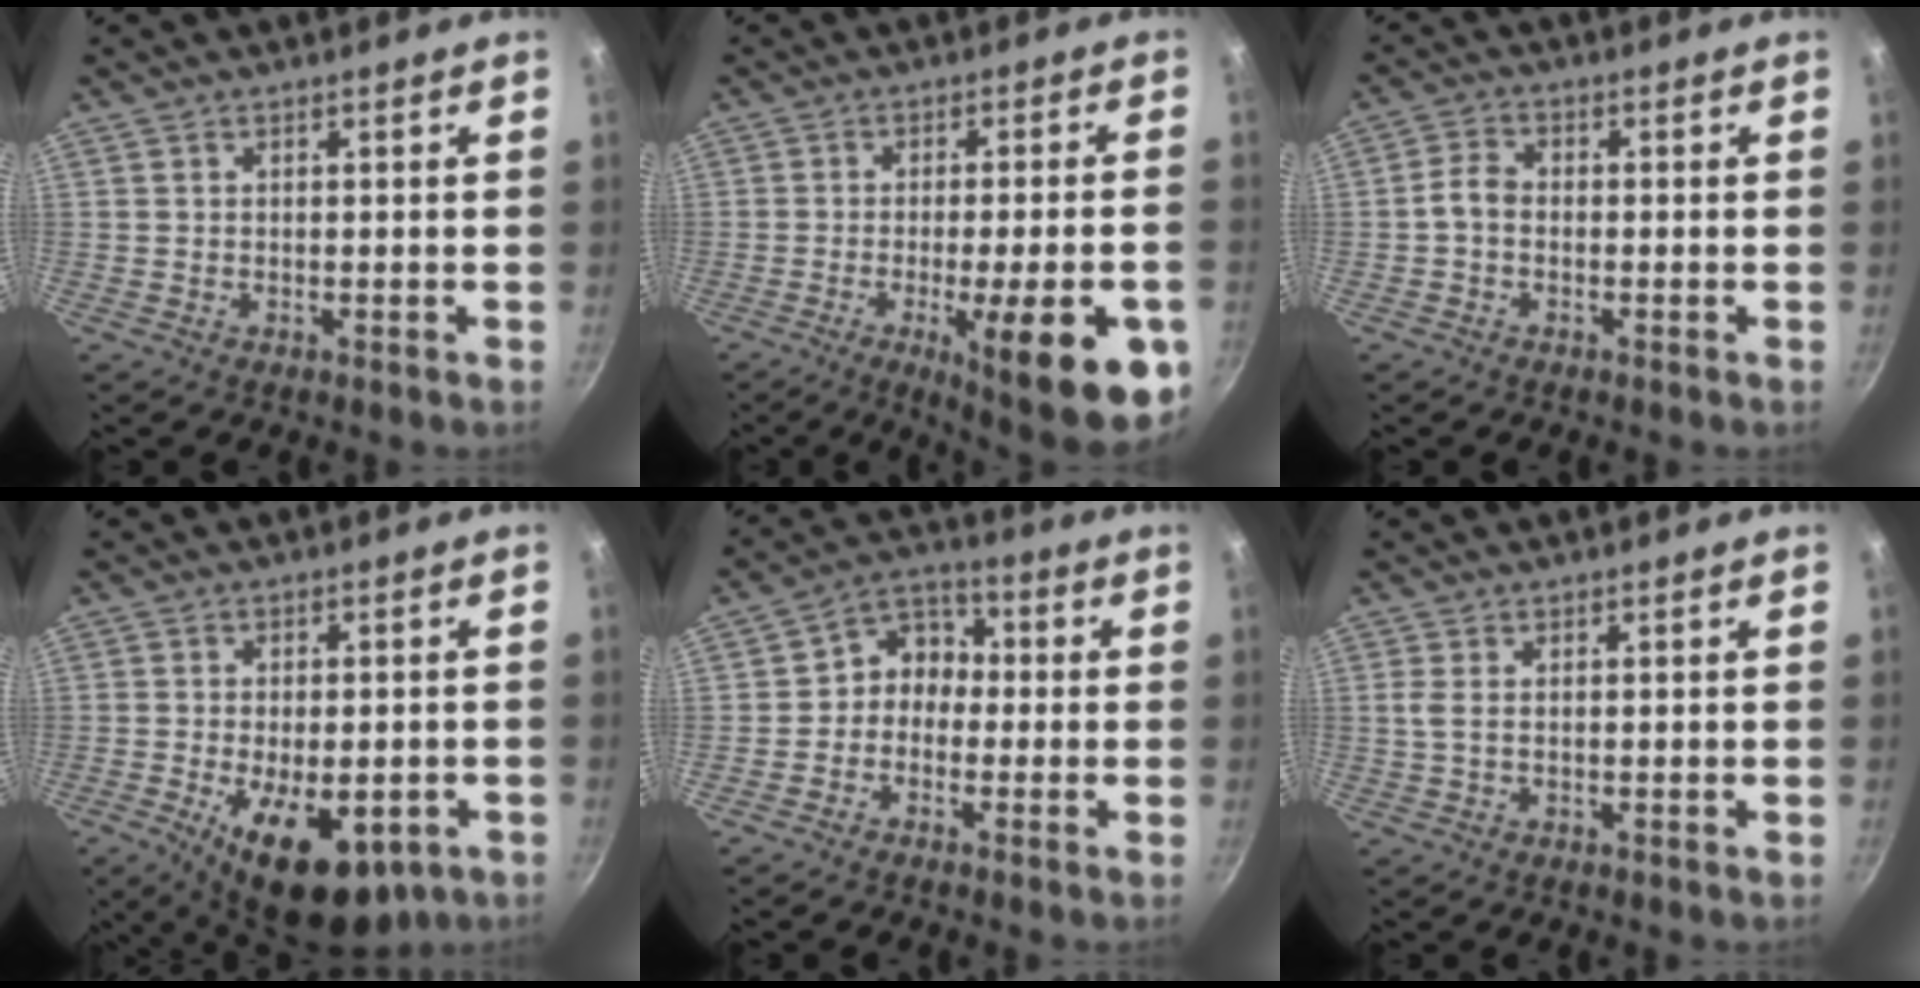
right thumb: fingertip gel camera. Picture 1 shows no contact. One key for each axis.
{"total": 18.4, "fx": -6.6, "fy": 4.4, "fz": 16.7, "tx": -0.201, "ty": 0.011, "tz": -0.082}
{"total": 3.1, "fx": -1.0, "fy": 2.2, "fz": 2.1, "tx": -0.046, "ty": 0.018, "tz": -0.028}
{"total": 14.5, "fx": -5.3, "fy": 7.1, "fz": 11.5, "tx": -0.146, "ty": 0.004, "tz": -0.065}
{"total": 6.5, "fx": -1.0, "fy": 5.5, "fz": 3.3, "tx": -0.018, "ty": 0.032, "tz": -0.037}
{"total": 1.6, "fx": 0.1, "fy": 0.4, "fz": 1.5, "tx": -0.038, "ty": 0.000, "tz": 0.001}